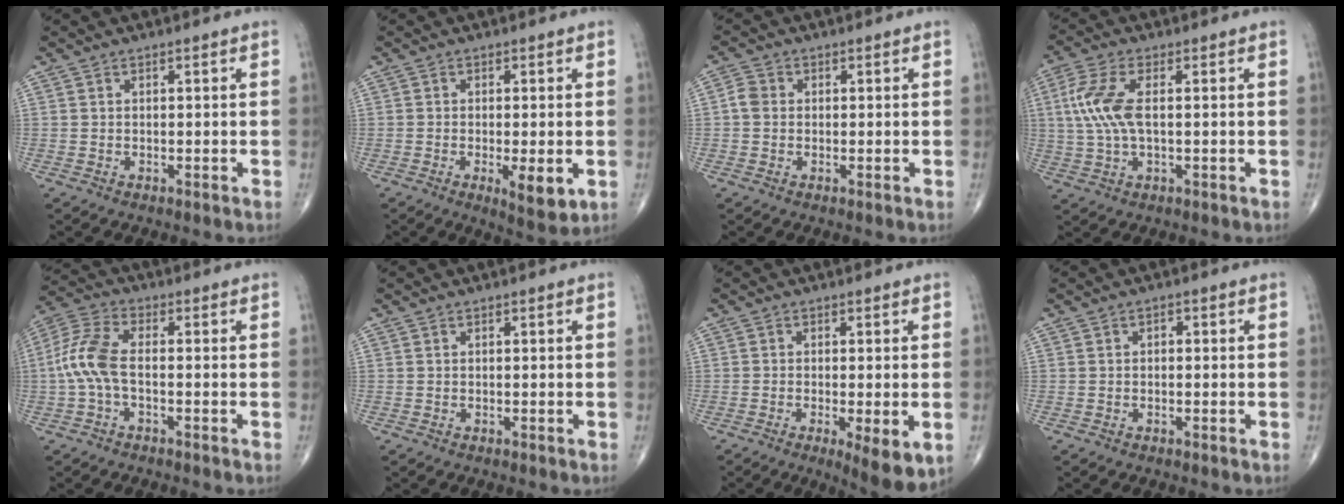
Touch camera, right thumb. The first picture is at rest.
{"total": 6.4, "force": [-1.7, 1.9, 5.8], "torque": [-0.090, -0.017, -0.023]}
{"total": 2.6, "force": [0.0, 2.2, 1.3], "torque": [-0.020, 0.007, -0.007]}
{"total": 8.7, "force": [1.0, 3.7, 7.8], "torque": [-0.196, 0.010, 0.020]}
{"total": 8.0, "force": [-1.2, 3.6, 7.1], "torque": [-0.172, 0.024, -0.033]}
{"total": 0.0}
{"total": 7.9, "force": [-2.4, 2.1, 7.2], "torque": [-0.106, -0.019, -0.035]}
{"total": 0.8, "force": [-0.1, 0.6, 0.5], "torque": [0.000, 0.003, -0.006]}